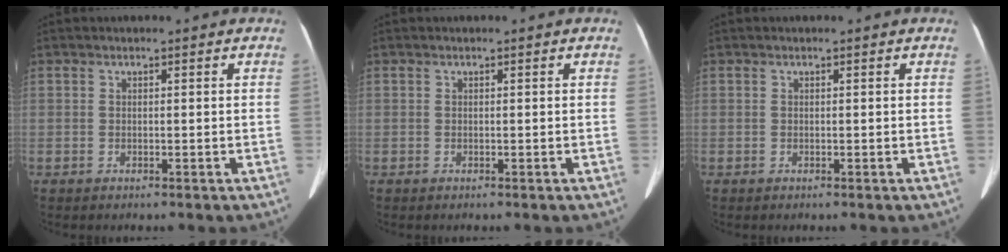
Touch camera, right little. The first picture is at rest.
{"total": 0.0}
{"total": 0.0}